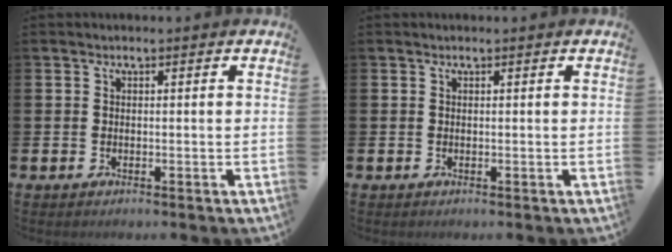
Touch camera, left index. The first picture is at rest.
{"total": 0.0}